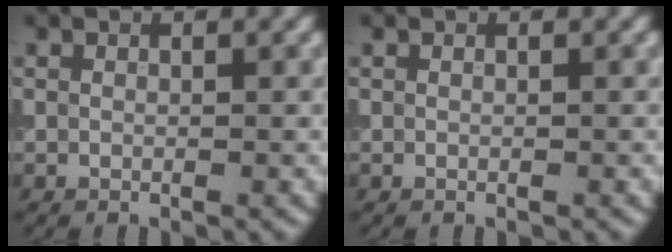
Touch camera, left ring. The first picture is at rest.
{"total": 0.0}